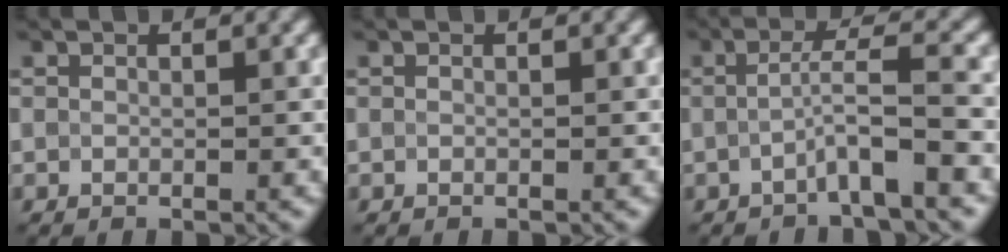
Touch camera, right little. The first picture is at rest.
{"total": 0.0}
{"total": 3.6, "force": [-1.3, 0.2, 3.4], "torque": [-0.055, 0.015, -0.035]}